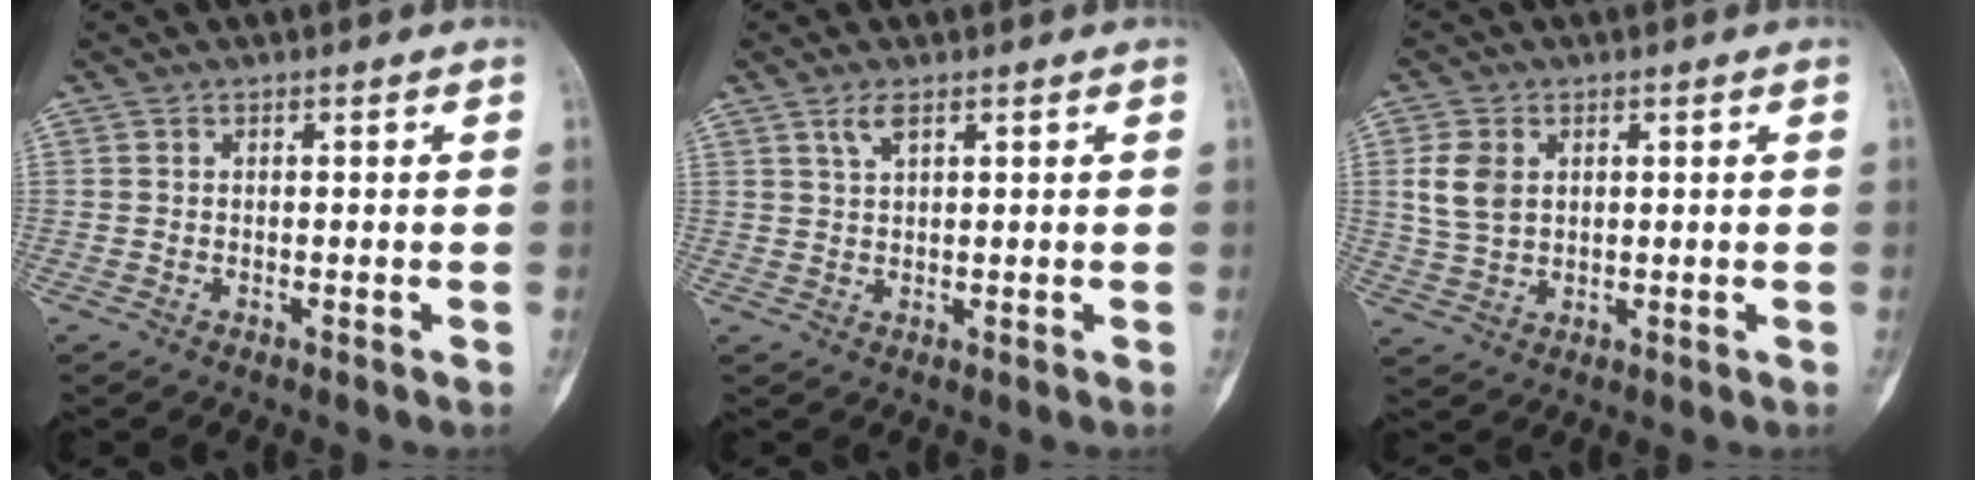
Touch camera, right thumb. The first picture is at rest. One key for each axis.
{"total": 2.6, "fx": 1.6, "fy": 0.8, "fz": 1.9, "tx": -0.043, "ty": 0.001, "tz": 0.037}
{"total": 6.4, "fx": 1.6, "fy": 4.6, "fz": 4.2, "tx": -0.079, "ty": -0.002, "tz": 0.038}